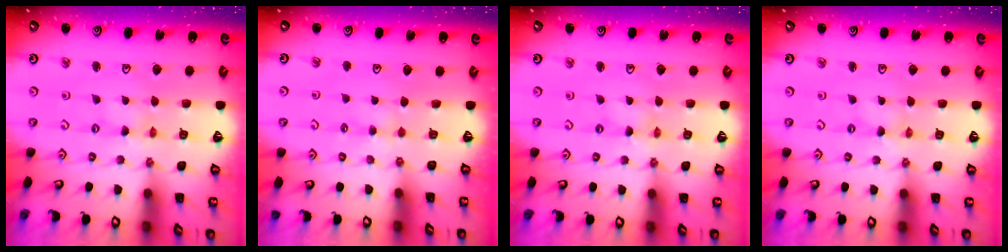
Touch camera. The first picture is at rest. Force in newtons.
{"total": 2.0, "press": 2.0, "slide": 0.4}
{"total": 0.0}
{"total": 0.0}